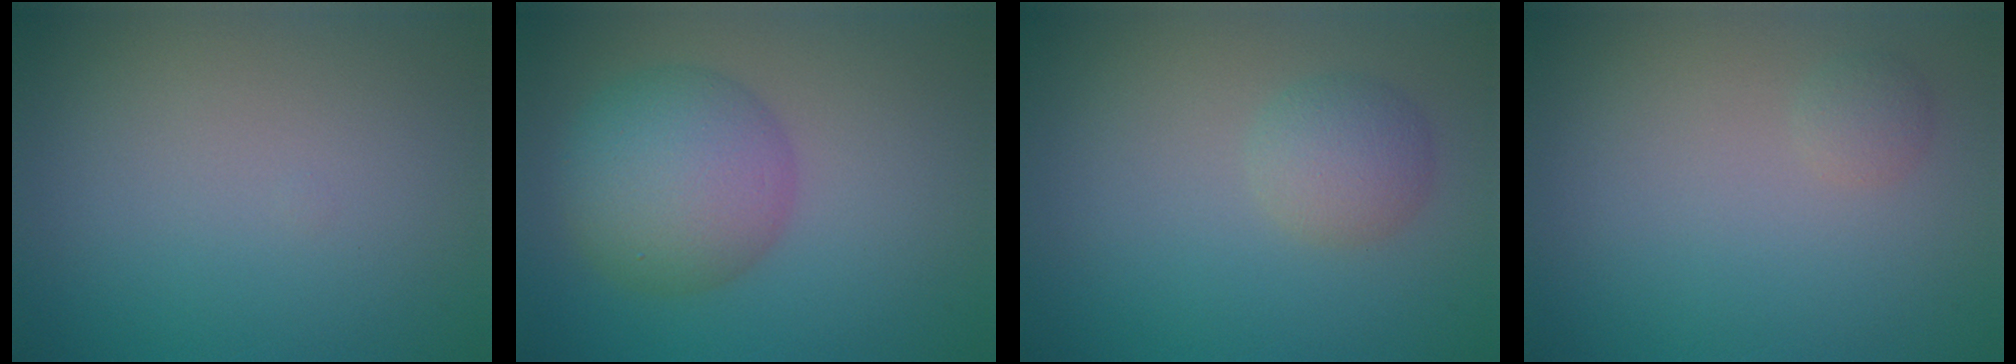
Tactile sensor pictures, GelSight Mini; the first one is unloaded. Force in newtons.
{"total": 6.3, "press": 6.3, "slide": 0.1}
{"total": 2.4, "press": 2.4, "slide": 0.0}
{"total": 1.0, "press": 1.0, "slide": 0.1}